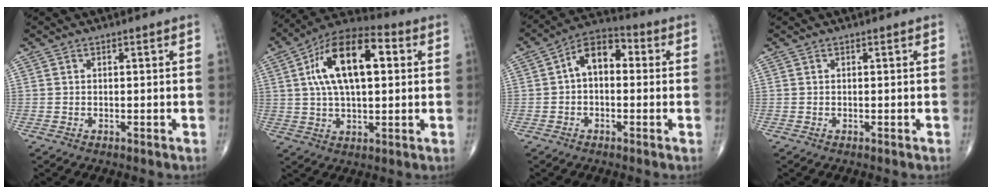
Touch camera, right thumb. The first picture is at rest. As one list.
[{"total": 17.8, "force": [3.9, 8.5, 15.1], "torque": [-0.251, 0.022, 0.060]}, {"total": 8.9, "force": [0.8, 5.6, 6.9], "torque": [-0.093, 0.032, 0.000]}, {"total": 0.0}]